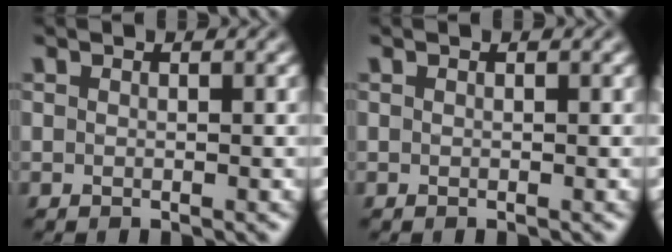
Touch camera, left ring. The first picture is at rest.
{"total": 0.0}